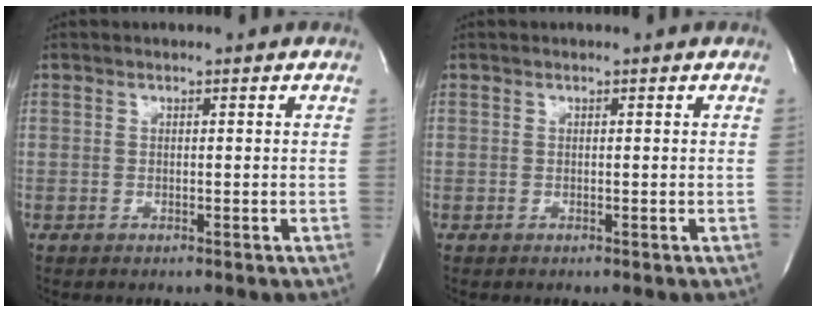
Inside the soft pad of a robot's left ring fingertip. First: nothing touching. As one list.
[{"total": 0.0}]